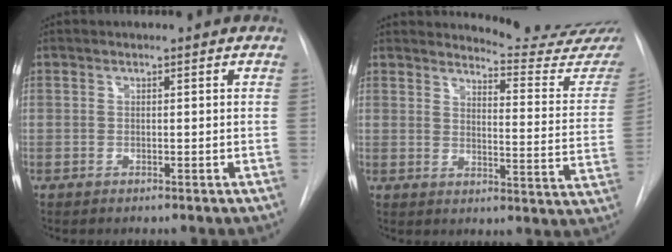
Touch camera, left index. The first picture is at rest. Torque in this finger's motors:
{"motor_torque": [0.83, -1.31, 0.08, 0.01]}